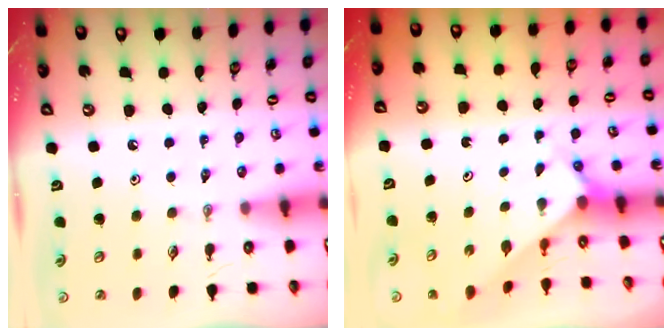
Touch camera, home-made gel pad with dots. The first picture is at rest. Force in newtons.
{"total": 2.3, "press": 2.3, "slide": 0.2}